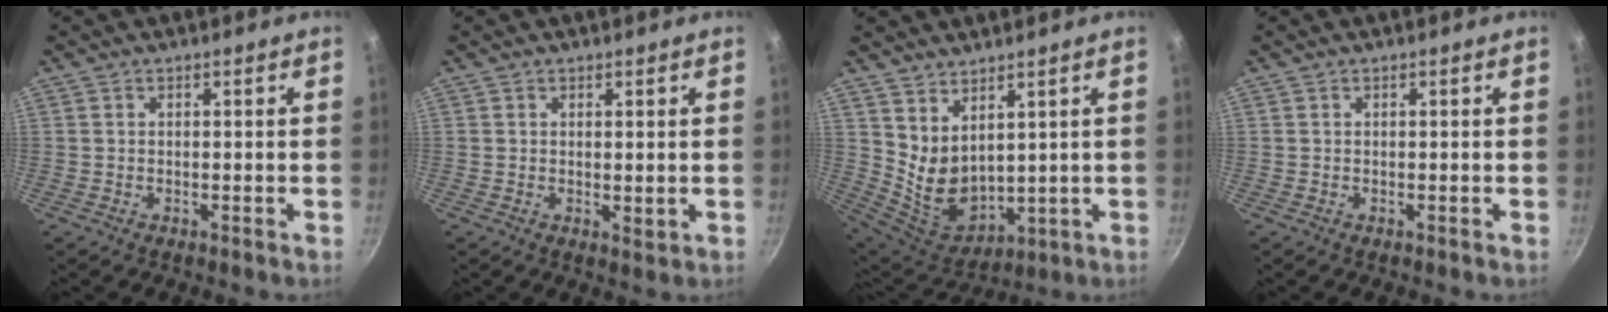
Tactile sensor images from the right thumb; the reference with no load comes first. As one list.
[{"total": 1.6, "force": [0.4, 0.6, 1.4], "torque": [-0.022, -0.008, 0.006]}, {"total": 9.5, "force": [4.1, 5.6, 6.6], "torque": [-0.104, -0.054, 0.103]}, {"total": 0.0}]